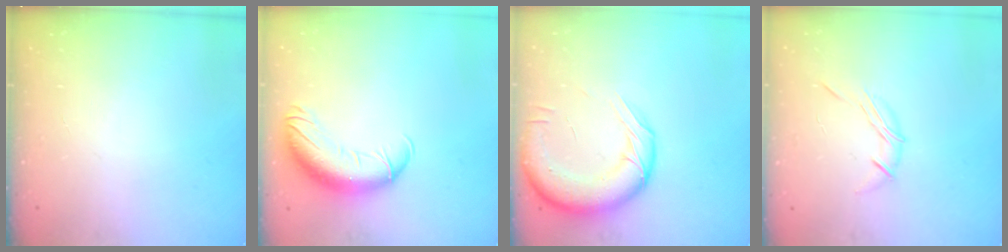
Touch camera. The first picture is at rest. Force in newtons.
{"total": 13.6, "press": 13.1, "slide": 3.6}
{"total": 15.6, "press": 15.2, "slide": 3.6}
{"total": 6.8, "press": 6.7, "slide": 1.0}